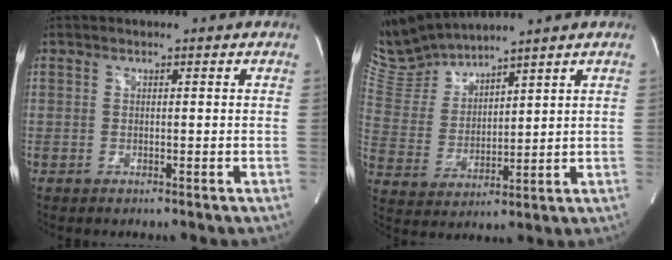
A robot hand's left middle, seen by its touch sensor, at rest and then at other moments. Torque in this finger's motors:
{"motor_torque": [-0.53, -0.77, -0.10, -0.01]}